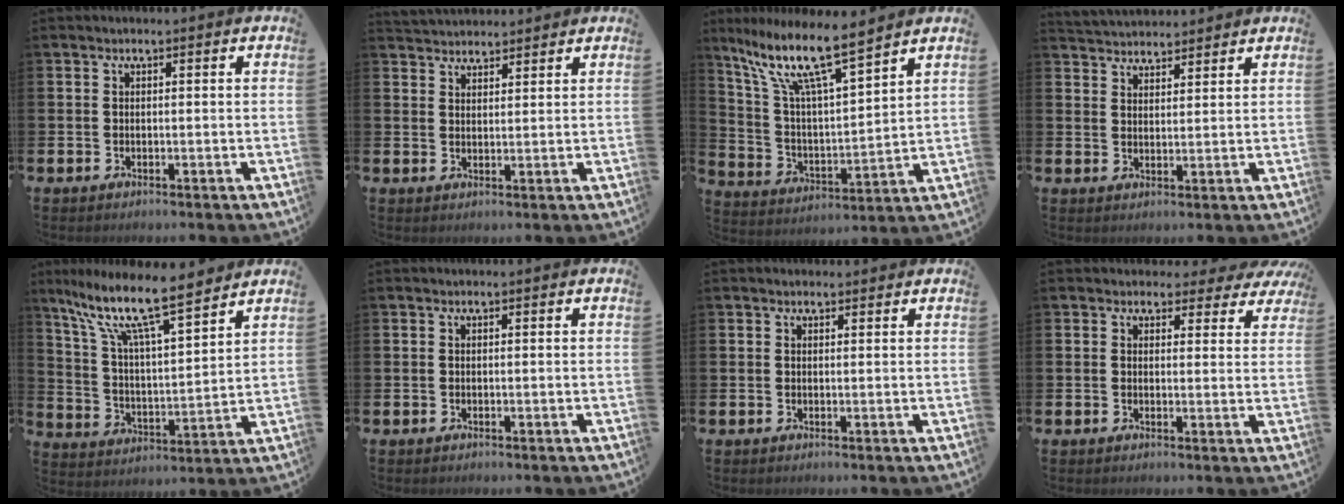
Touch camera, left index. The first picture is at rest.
{"total": 3.1, "force": [3.0, 0.7, -0.3], "torque": [-0.001, -0.010, 0.056]}
{"total": 11.7, "force": [9.2, 2.0, 6.9], "torque": [-0.161, -0.050, 0.154]}
{"total": 3.6, "force": [3.5, 0.7, -0.4], "torque": [-0.001, -0.019, 0.064]}
{"total": 12.3, "force": [10.1, 2.4, 6.7], "torque": [-0.153, -0.058, 0.168]}
{"total": 0.0}
{"total": 0.9, "force": [0.8, 0.4, 0.2], "torque": [0.006, 0.000, 0.012]}
{"total": 2.7, "force": [2.2, 1.5, 0.3], "torque": [0.003, -0.015, 0.033]}